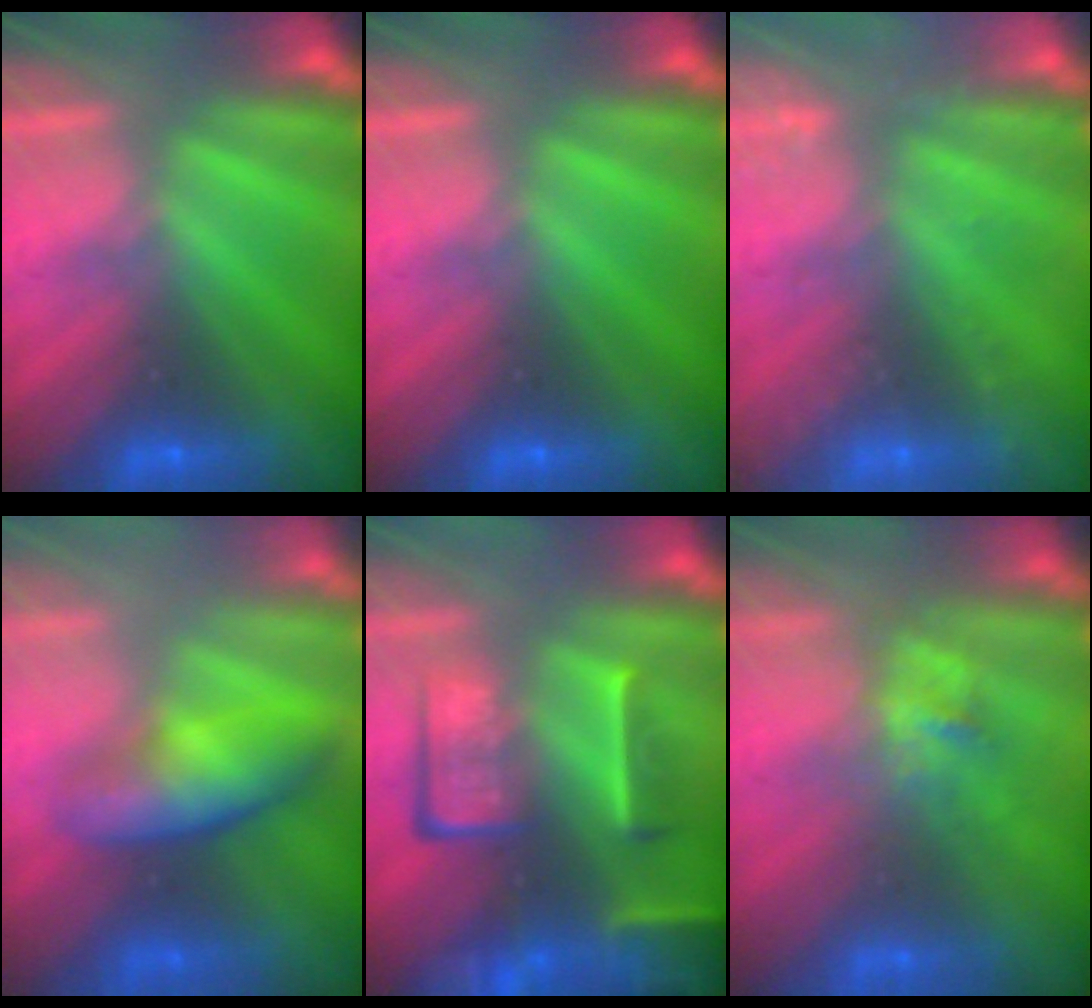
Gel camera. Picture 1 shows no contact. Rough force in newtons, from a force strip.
{"total": 0.0}
{"total": 2.5}
{"total": 4.5}
{"total": 8.6}
{"total": 2.9}